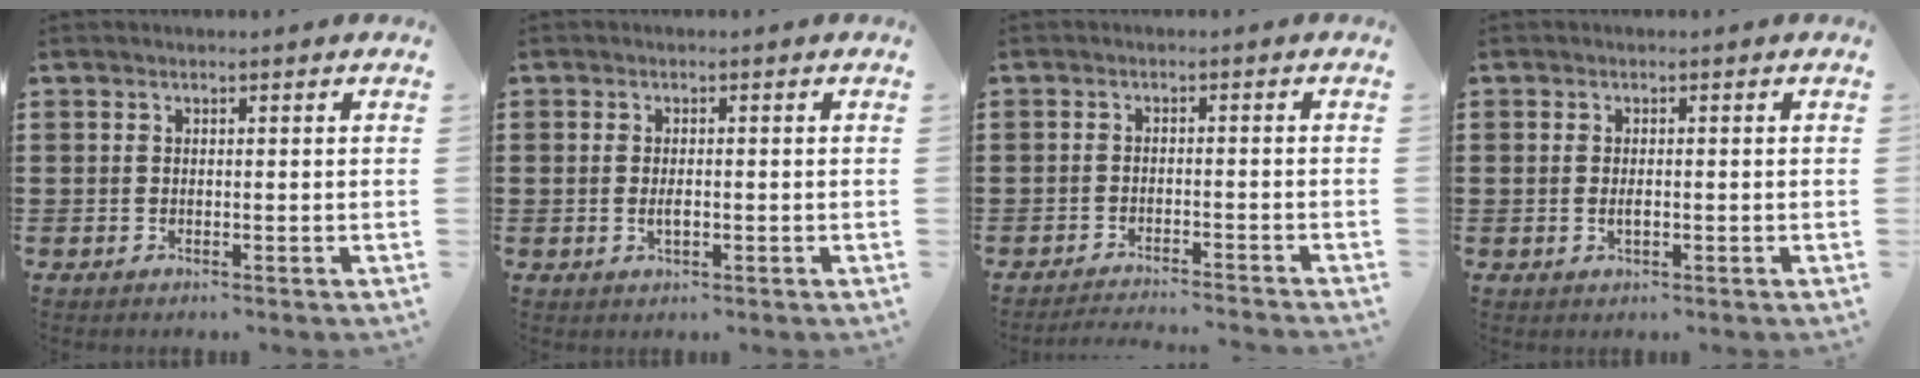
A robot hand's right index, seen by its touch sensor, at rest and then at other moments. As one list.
[{"total": 1.9, "force": [-0.3, 0.9, 1.6], "torque": [-0.032, 0.003, -0.006]}, {"total": 2.5, "force": [-2.5, -0.4, 0.2], "torque": [-0.006, -0.002, -0.052]}, {"total": 1.6, "force": [-0.2, 0.7, 1.4], "torque": [-0.026, 0.003, -0.005]}]